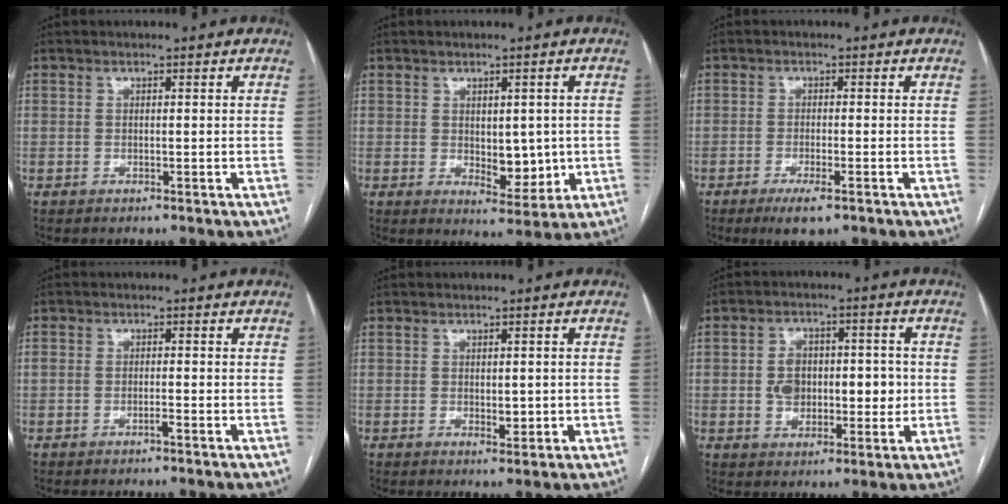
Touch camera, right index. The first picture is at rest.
{"total": 6.0, "force": [-0.2, 3.1, 5.1], "torque": [-0.065, -0.003, 0.011]}
{"total": 4.1, "force": [-2.5, 0.8, 3.2], "torque": [-0.056, -0.007, -0.039]}
{"total": 1.4, "force": [-0.7, 0.5, 1.1], "torque": [-0.020, 0.004, -0.010]}
{"total": 2.2, "force": [-0.1, 1.1, 1.9], "torque": [-0.028, -0.005, 0.004]}
{"total": 8.8, "force": [-0.1, 5.7, 6.8], "torque": [-0.103, 0.020, 0.006]}